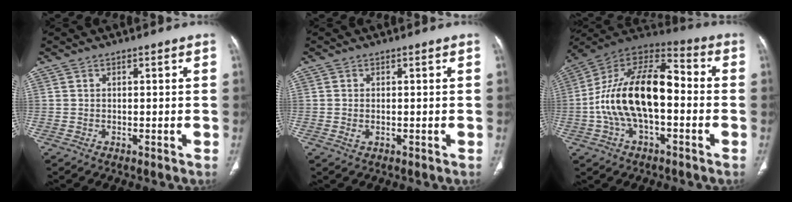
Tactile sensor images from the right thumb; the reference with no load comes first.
{"total": 1.3, "force": [-0.2, 0.8, 1.0], "torque": [-0.027, 0.002, -0.001]}
{"total": 20.4, "force": [-2.1, 10.5, 17.3], "torque": [-0.310, 0.047, -0.041]}